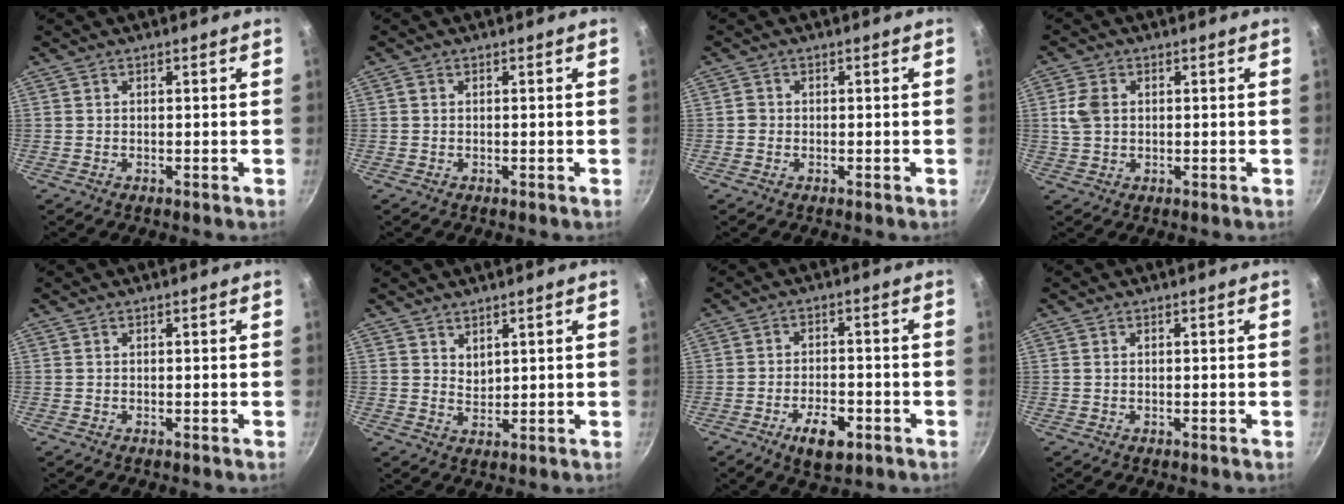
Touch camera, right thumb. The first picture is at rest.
{"total": 0.6, "force": [0.1, 0.5, 0.3], "torque": [-0.006, 0.003, 0.001]}
{"total": 1.2, "force": [-0.4, 1.1, 0.3], "torque": [-0.001, 0.003, -0.008]}
{"total": 4.7, "force": [0.7, 3.5, 3.0], "torque": [-0.056, 0.004, 0.011]}
{"total": 0.0}
{"total": 2.6, "force": [1.9, 1.3, 1.1], "torque": [-0.013, -0.011, 0.039]}
{"total": 7.2, "force": [-3.5, 3.4, 5.2], "torque": [-0.072, 0.015, -0.052]}
{"total": 0.6, "force": [0.1, 0.4, 0.4], "torque": [-0.006, 0.003, 0.002]}